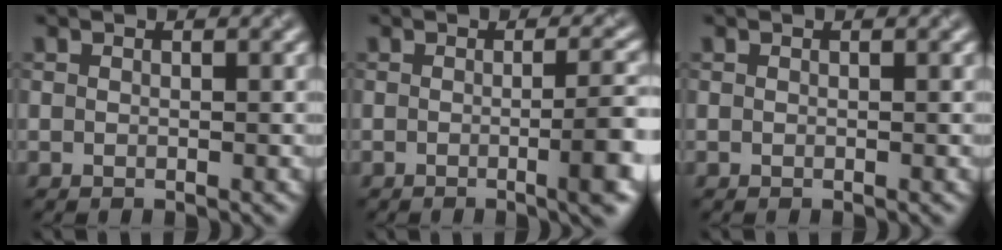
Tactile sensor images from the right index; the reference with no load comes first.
{"total": 4.6, "force": [-1.1, 0.9, 4.4], "torque": [-0.056, 0.002, -0.016]}
{"total": 0.0}